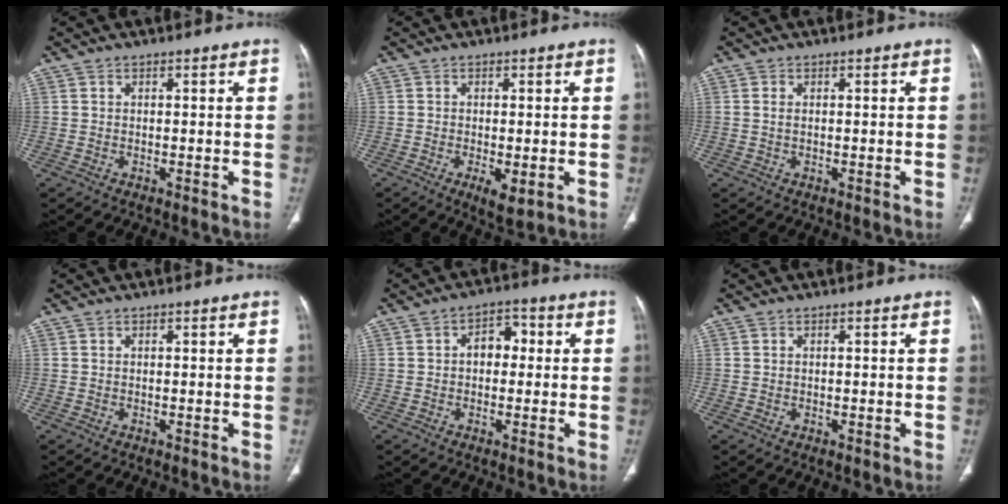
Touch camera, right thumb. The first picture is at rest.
{"total": 4.1, "force": [-1.4, 1.6, 3.6], "torque": [-0.061, -0.011, -0.018]}
{"total": 0.9, "force": [0.1, 0.4, 0.7], "torque": [-0.021, 0.002, 0.005]}
{"total": 0.0}
{"total": 5.2, "force": [0.3, 3.7, 3.7], "torque": [-0.034, 0.020, -0.004]}
{"total": 0.0}